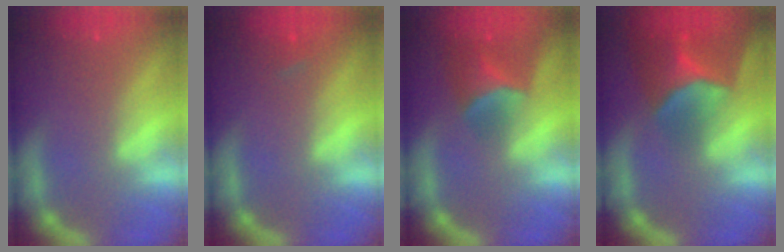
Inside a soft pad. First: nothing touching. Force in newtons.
{"total": 0.9}
{"total": 5.5}
{"total": 8.9}